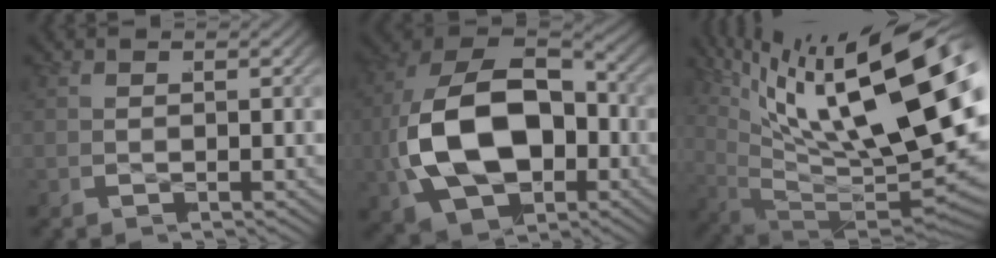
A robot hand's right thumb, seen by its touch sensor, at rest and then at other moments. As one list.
[{"total": 17.8, "force": [-1.1, 12.1, 13.0], "torque": [-0.314, -0.056, 0.012]}, {"total": 20.3, "force": [3.6, 10.8, 16.8], "torque": [-0.285, -0.034, 0.075]}]